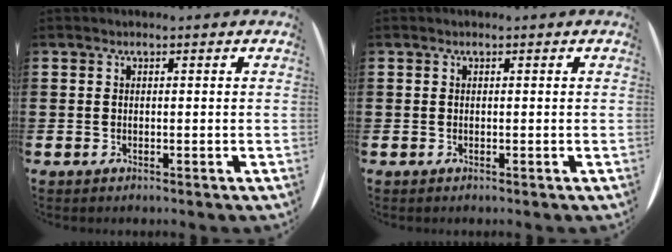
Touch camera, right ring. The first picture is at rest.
{"total": 0.0}